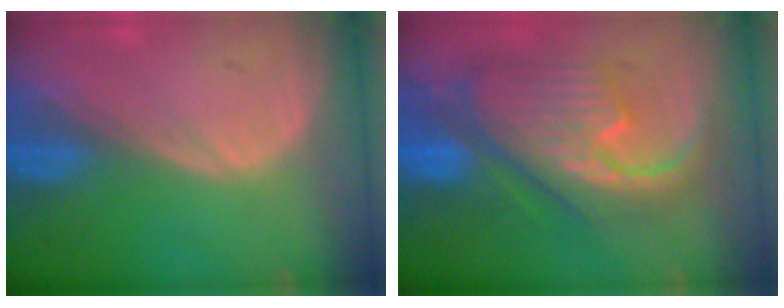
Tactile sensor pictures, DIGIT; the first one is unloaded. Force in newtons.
{"total": 11.4, "press": 11.3, "slide": 1.1}